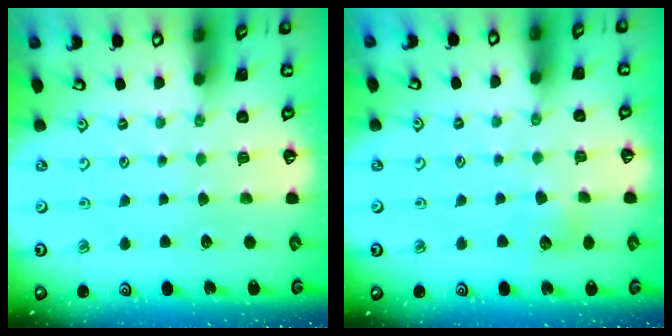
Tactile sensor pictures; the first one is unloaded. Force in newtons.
{"total": 5.8, "press": 5.8, "slide": 0.9}